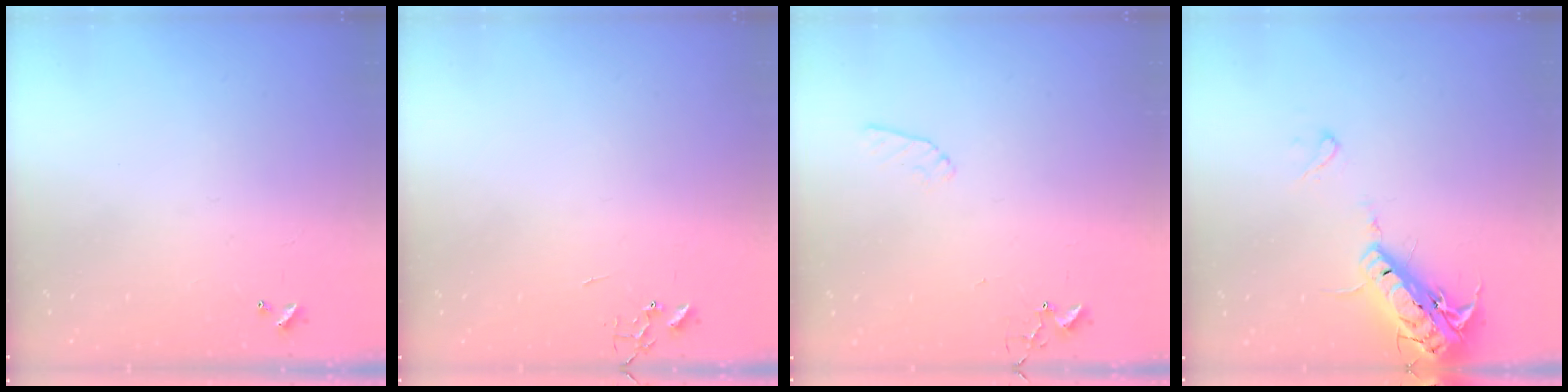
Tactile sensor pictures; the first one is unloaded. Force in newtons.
{"total": 0.0}
{"total": 6.6, "press": 6.5, "slide": 0.7}
{"total": 17.5, "press": 17.2, "slide": 3.6}